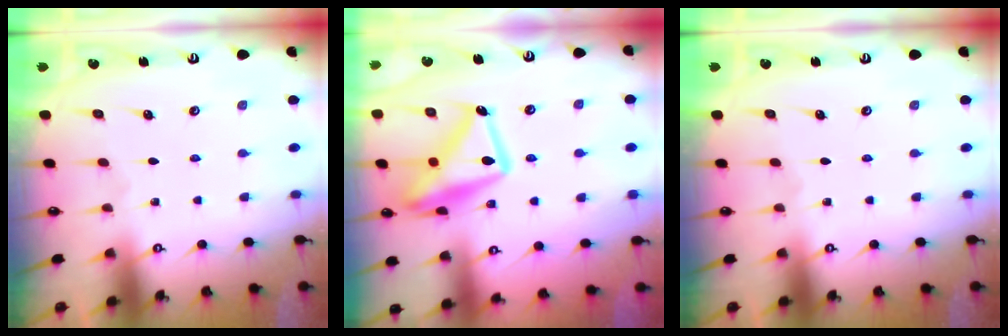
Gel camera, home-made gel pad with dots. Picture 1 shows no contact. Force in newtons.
{"total": 17.6, "press": 17.5, "slide": 1.3}
{"total": 0.0}